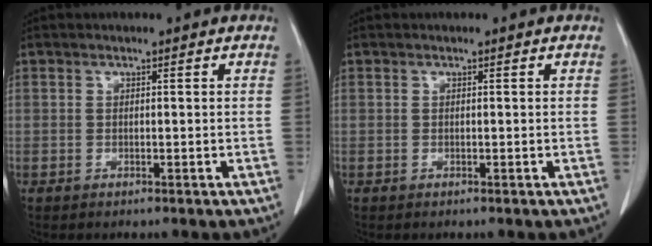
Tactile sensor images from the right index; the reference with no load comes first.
{"total": 0.0}